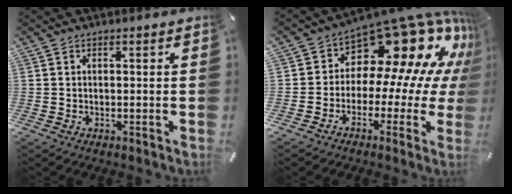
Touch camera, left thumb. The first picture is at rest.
{"total": 18.0, "force": [11.0, 9.7, 10.4], "torque": [-0.157, -0.100, 0.189]}